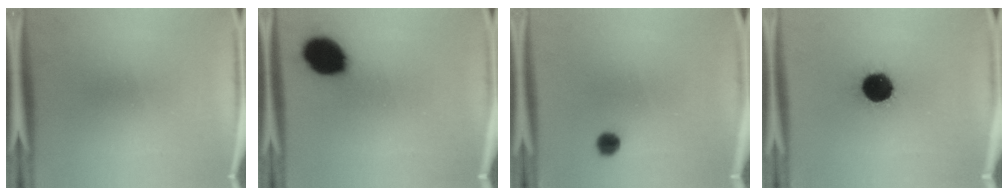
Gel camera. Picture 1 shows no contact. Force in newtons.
{"total": 12.4}
{"total": 2.6}
{"total": 13.2}